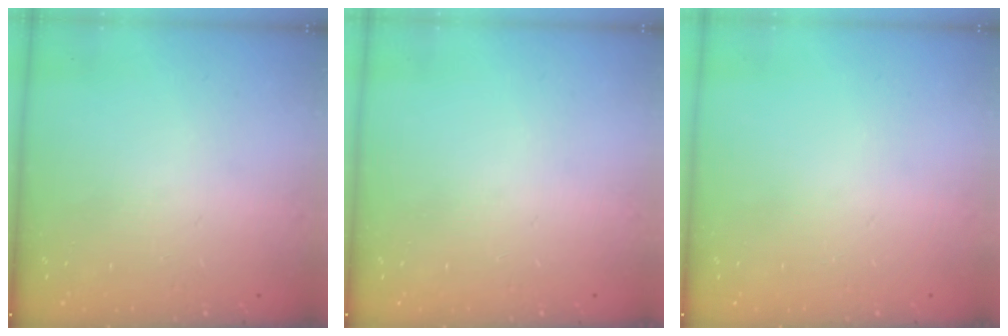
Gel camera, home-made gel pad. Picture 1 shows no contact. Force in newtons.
{"total": 0.0}
{"total": 0.0}